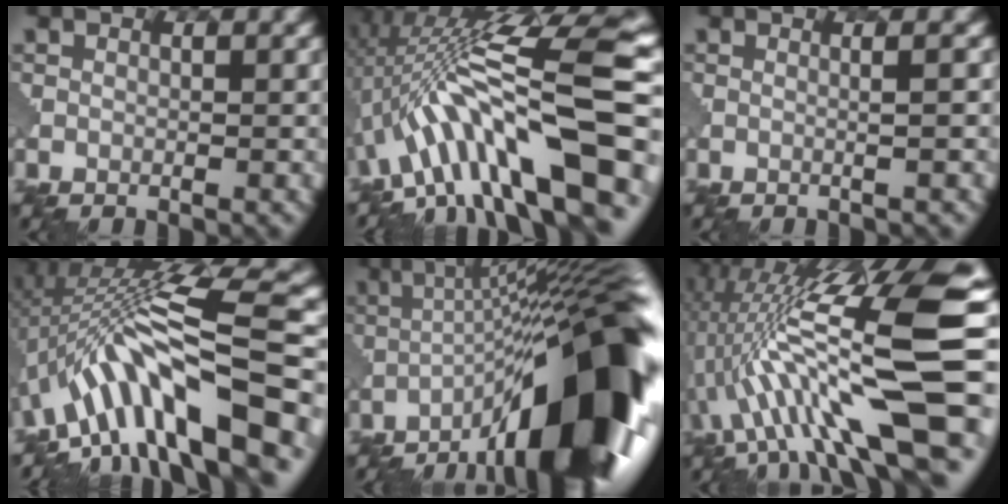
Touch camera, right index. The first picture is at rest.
{"total": 12.4, "force": [-1.8, 2.9, 11.9], "torque": [-0.196, 0.027, -0.008]}
{"total": 1.3, "force": [-0.1, 0.0, 1.3], "torque": [-0.020, 0.003, 0.002]}
{"total": 12.4, "force": [-3.2, 3.2, 11.5], "torque": [-0.191, 0.028, -0.039]}
{"total": 15.0, "force": [-6.9, 3.1, 13.0], "torque": [-0.185, 0.016, -0.102]}
{"total": 13.9, "force": [-1.9, 3.3, 13.4], "torque": [-0.256, 0.021, -0.016]}